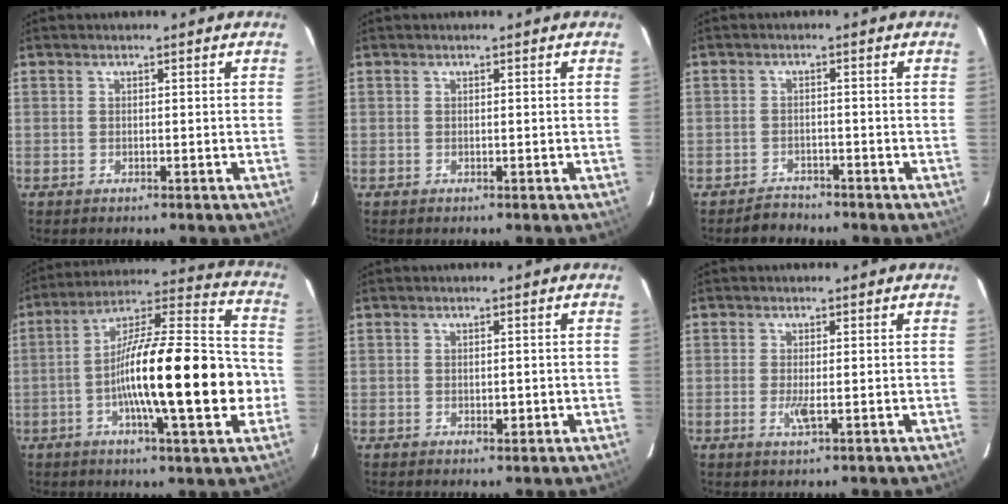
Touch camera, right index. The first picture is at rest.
{"total": 0.0}
{"total": 2.3, "force": [-2.1, 1.0, -0.3], "torque": [0.002, 0.001, -0.034]}
{"total": 22.0, "force": [-4.1, 2.9, 21.5], "torque": [-0.331, 0.015, -0.066]}
{"total": 1.4, "force": [-0.2, 0.7, 1.2], "torque": [-0.018, -0.001, 0.000]}
{"total": 2.0, "force": [-0.4, 0.1, 1.9], "torque": [-0.042, -0.006, -0.007]}